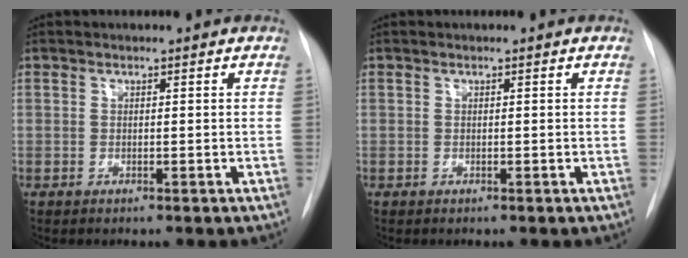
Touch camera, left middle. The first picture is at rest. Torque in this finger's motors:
{"motor_torque": [0.11, -0.11, -0.11, 0.00]}